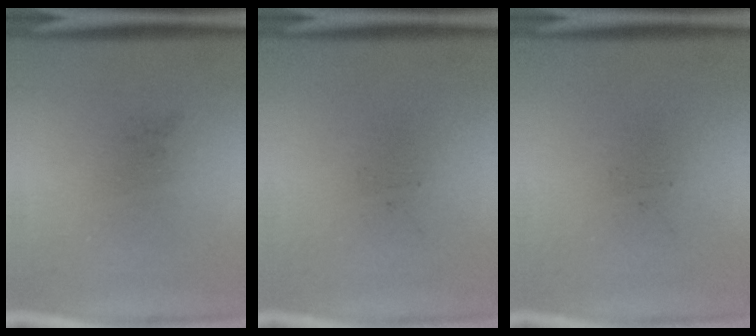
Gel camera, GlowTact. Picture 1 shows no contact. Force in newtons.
{"total": 0.0}
{"total": 0.0}